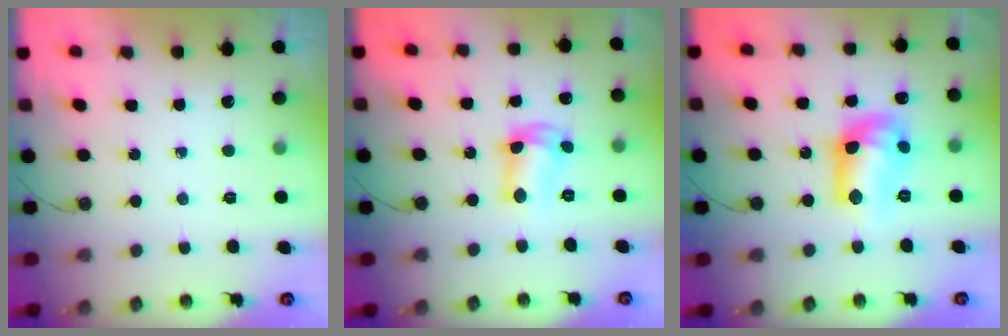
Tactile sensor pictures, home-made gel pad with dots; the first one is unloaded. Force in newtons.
{"total": 7.9, "press": 7.9, "slide": 0.5}
{"total": 13.2, "press": 13.1, "slide": 1.0}